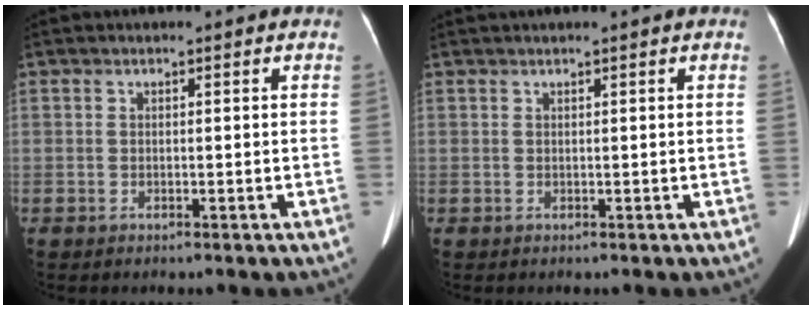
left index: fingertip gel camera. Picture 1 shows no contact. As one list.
[{"total": 1.1, "force": [0.9, -0.2, 0.6], "torque": [-0.009, 0.019, 0.021]}]